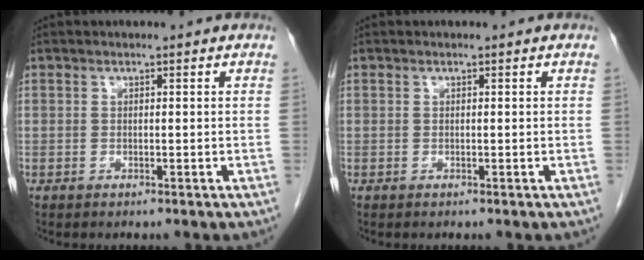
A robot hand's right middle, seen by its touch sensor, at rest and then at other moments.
{"total": 0.0}